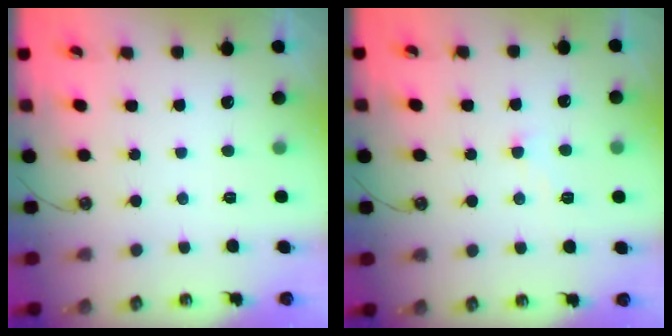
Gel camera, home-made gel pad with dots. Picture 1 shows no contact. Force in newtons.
{"total": 0.7, "press": 0.6, "slide": 0.4}